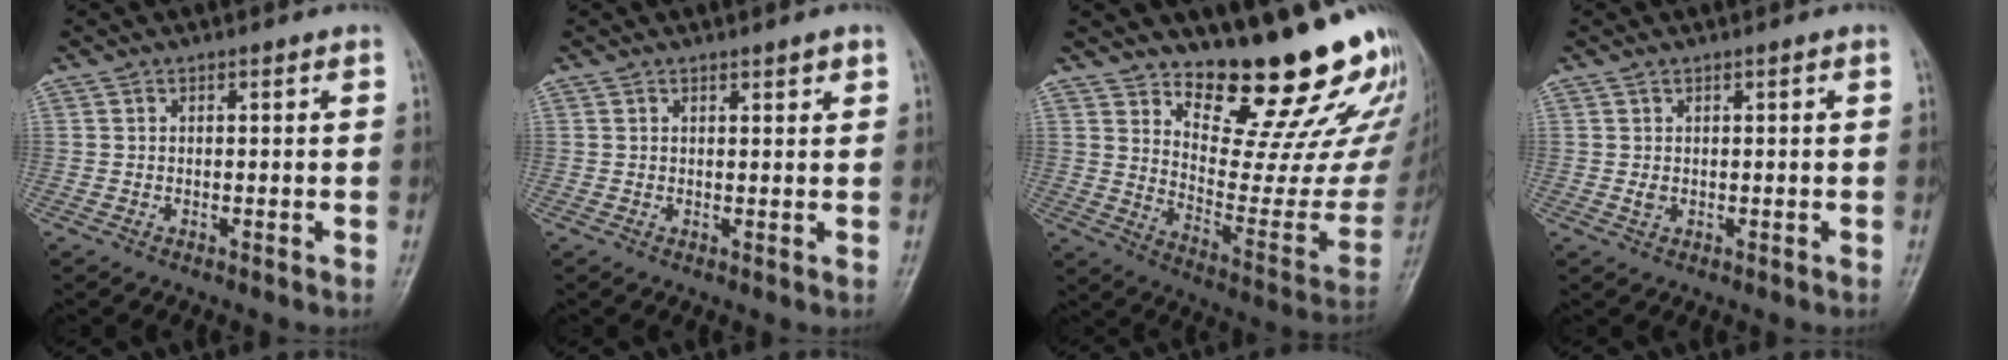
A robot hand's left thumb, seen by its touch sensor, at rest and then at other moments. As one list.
[{"total": 1.4, "force": [1.1, 0.4, 0.9], "torque": [-0.009, -0.006, 0.015]}, {"total": 22.0, "force": [18.2, 5.6, 11.0], "torque": [-0.109, -0.167, 0.257]}, {"total": 1.1, "force": [0.2, 0.9, 0.7], "torque": [-0.008, 0.002, 0.008]}]